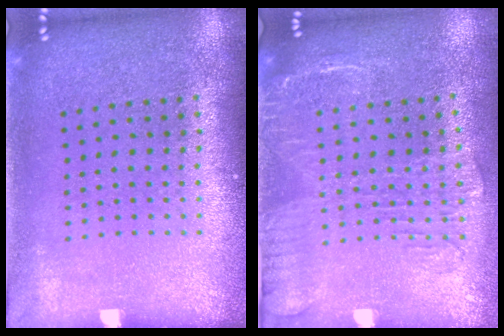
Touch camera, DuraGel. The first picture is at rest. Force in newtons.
{"total": 1.9, "press": 1.6, "slide": 1.0}